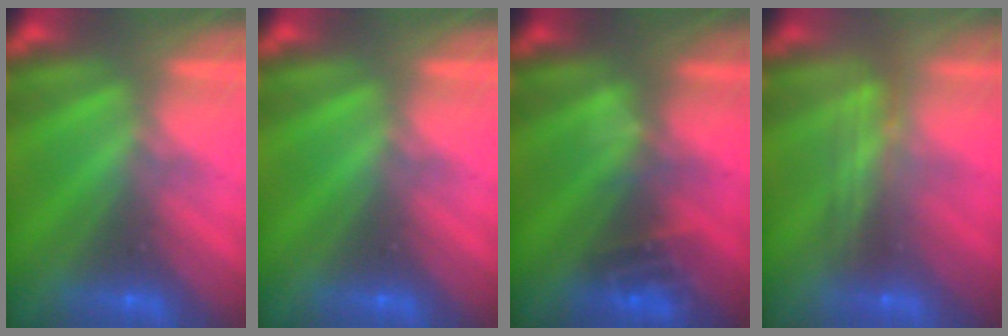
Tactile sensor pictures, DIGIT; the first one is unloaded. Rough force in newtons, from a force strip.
{"total": 0.0}
{"total": 2.8}
{"total": 2.4}